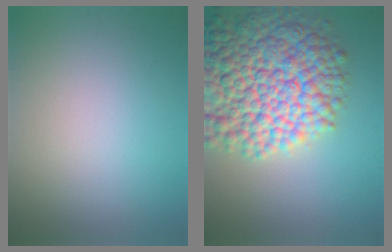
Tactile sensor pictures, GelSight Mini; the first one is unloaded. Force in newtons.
{"total": 14.1, "press": 14.1, "slide": 0.6}